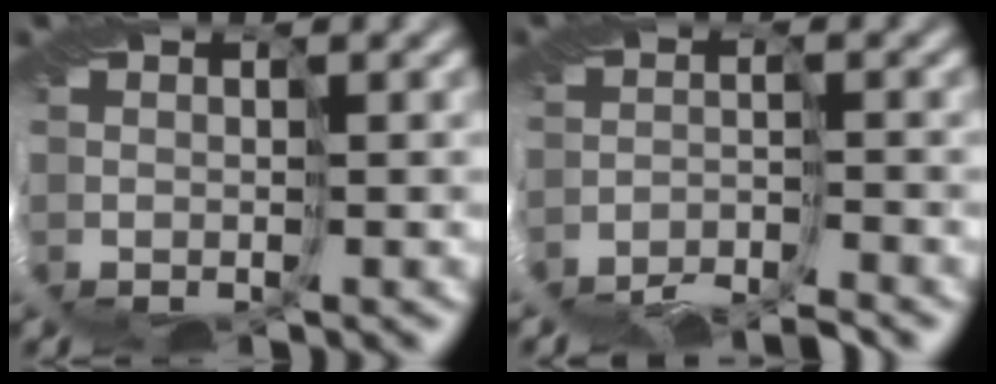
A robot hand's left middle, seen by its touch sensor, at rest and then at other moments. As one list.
[{"total": 5.5, "force": [-5.4, 0.2, 0.7], "torque": [-0.019, -0.010, -0.106]}]